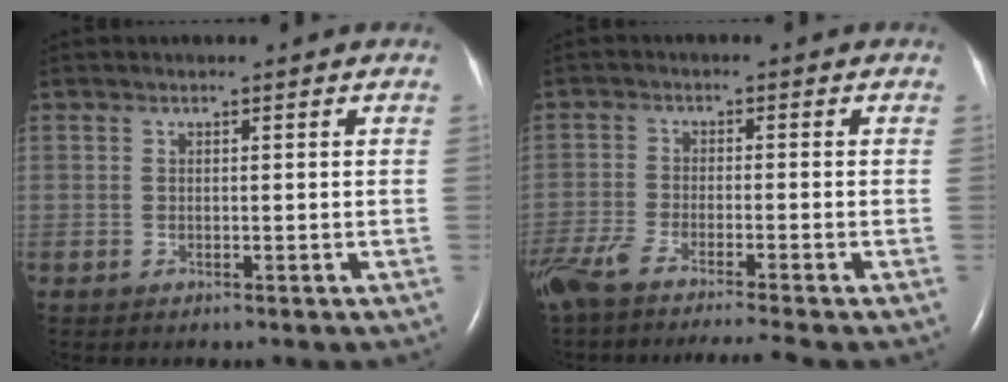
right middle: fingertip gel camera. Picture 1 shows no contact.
{"total": 11.6, "force": [-9.7, -0.3, 6.3], "torque": [-0.105, -0.029, -0.162]}